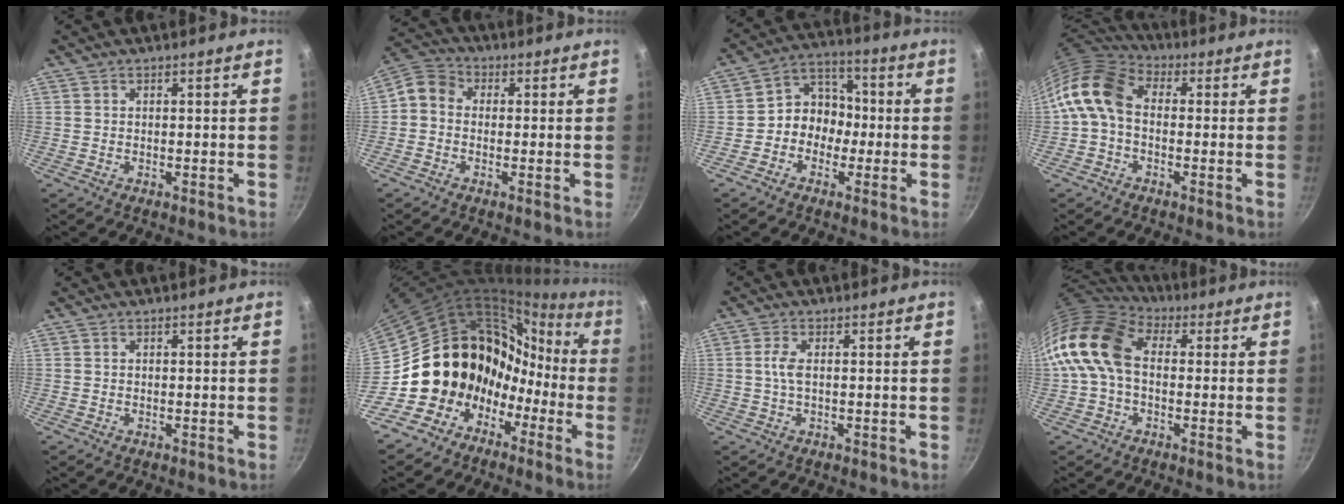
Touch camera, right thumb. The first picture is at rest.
{"total": 5.4, "force": [-0.6, 4.6, 2.9], "torque": [-0.052, 0.025, -0.032]}
{"total": 8.3, "force": [-1.7, 7.2, 3.8], "torque": [-0.011, 0.039, -0.044]}
{"total": 10.8, "force": [-0.4, 7.8, 7.5], "torque": [-0.134, 0.032, -0.029]}
{"total": 0.0}
{"total": 14.9, "force": [-2.9, 13.8, 4.6], "torque": [0.000, 0.076, -0.049]}
{"total": 2.6, "force": [0.0, 0.9, 2.5], "torque": [-0.063, 0.005, -0.001]}
{"total": 13.4, "force": [0.5, 9.5, 9.5], "torque": [-0.164, 0.026, -0.011]}